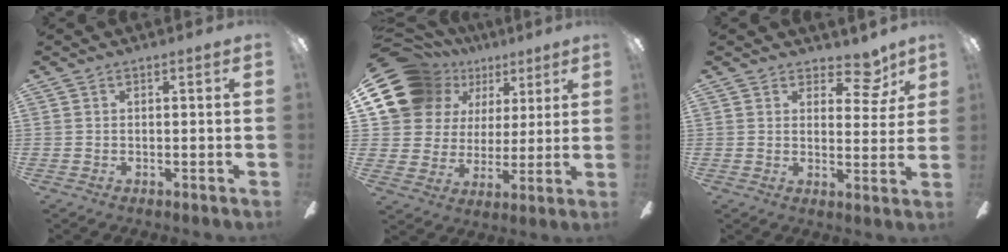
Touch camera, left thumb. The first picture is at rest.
{"total": 18.1, "force": [9.8, 13.8, 6.5], "torque": [-0.121, -0.049, 0.198]}
{"total": 7.8, "force": [5.6, 4.1, 3.7], "torque": [-0.042, -0.030, 0.096]}